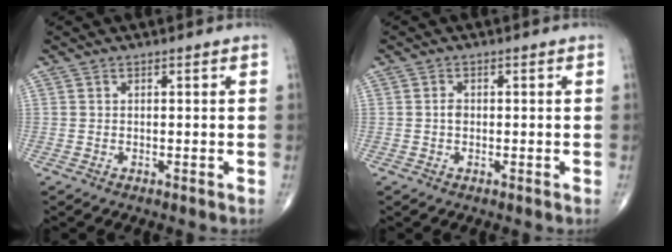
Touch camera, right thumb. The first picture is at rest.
{"total": 1.3, "force": [-0.1, 1.0, 0.8], "torque": [-0.011, 0.003, -0.004]}